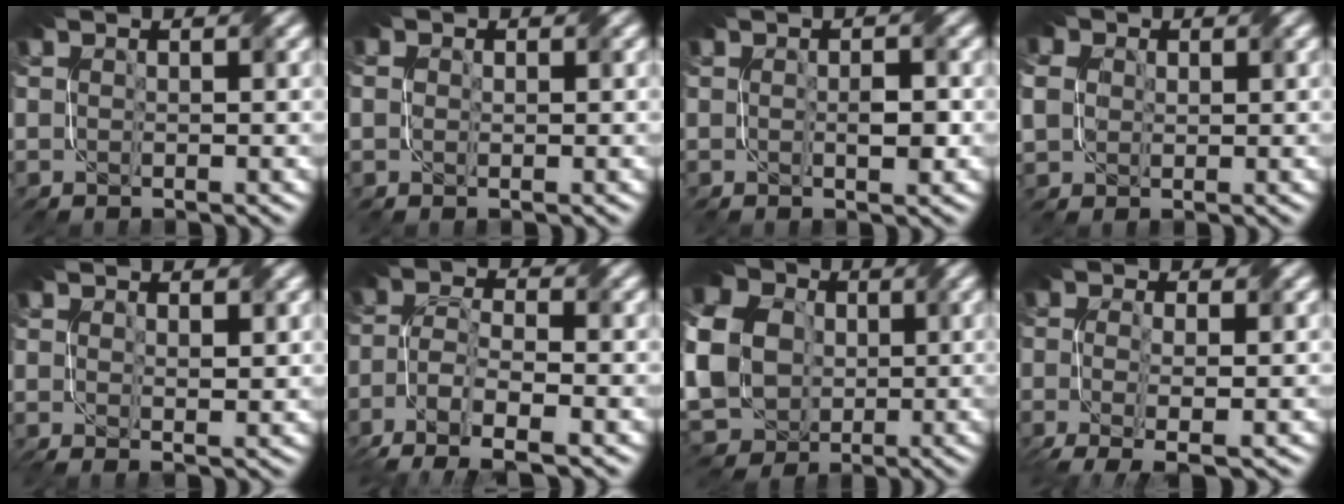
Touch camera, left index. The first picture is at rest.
{"total": 1.1, "force": [0.3, 0.8, 0.7], "torque": [-0.013, 0.000, 0.003]}
{"total": 1.7, "force": [-0.2, 0.6, 1.6], "torque": [-0.027, -0.002, 0.003]}
{"total": 7.0, "force": [2.2, 5.5, 3.8], "torque": [-0.100, 0.031, 0.022]}
{"total": 1.6, "force": [0.6, 0.4, 1.5], "torque": [-0.021, -0.003, 0.018]}
{"total": 6.6, "force": [-4.2, 2.3, 4.6], "torque": [-0.092, -0.003, -0.086]}
{"total": 12.9, "force": [0.9, 10.6, 7.3], "torque": [-0.173, 0.000, 0.003]}
{"total": 4.1, "force": [-1.4, 1.2, 3.6], "torque": [-0.066, -0.010, -0.024]}